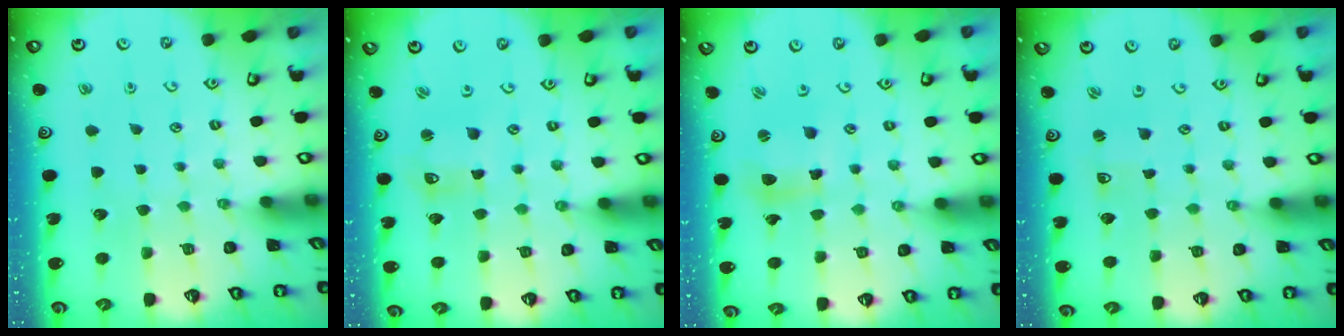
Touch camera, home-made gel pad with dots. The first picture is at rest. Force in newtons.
{"total": 3.6, "press": 3.6, "slide": 0.4}
{"total": 7.6, "press": 7.6, "slide": 1.1}
{"total": 2.1, "press": 2.0, "slide": 0.4}